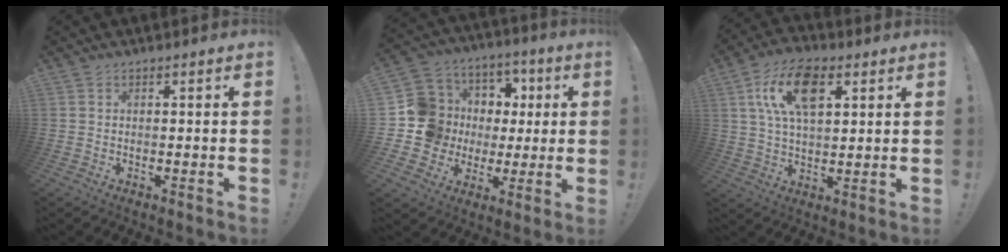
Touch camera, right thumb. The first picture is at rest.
{"total": 15.0, "force": [0.3, 14.2, 4.9], "torque": [-0.067, 0.004, 0.048]}
{"total": 15.2, "force": [5.5, 8.3, 11.4], "torque": [-0.194, 0.004, 0.101]}